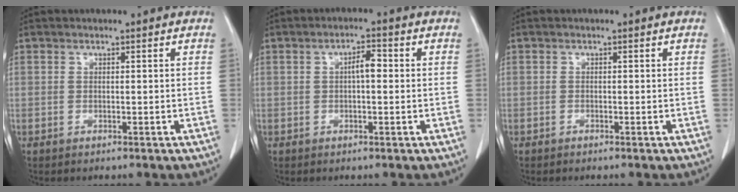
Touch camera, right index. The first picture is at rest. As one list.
[{"total": 2.9, "force": [0.2, 0.9, 2.8], "torque": [-0.045, 0.008, 0.001]}, {"total": 0.0}]